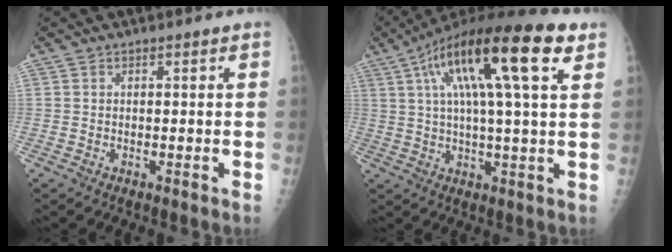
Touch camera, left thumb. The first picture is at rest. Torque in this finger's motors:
{"motor_torque": [0.43, 0.98, 2.01, -0.78, 0.62]}